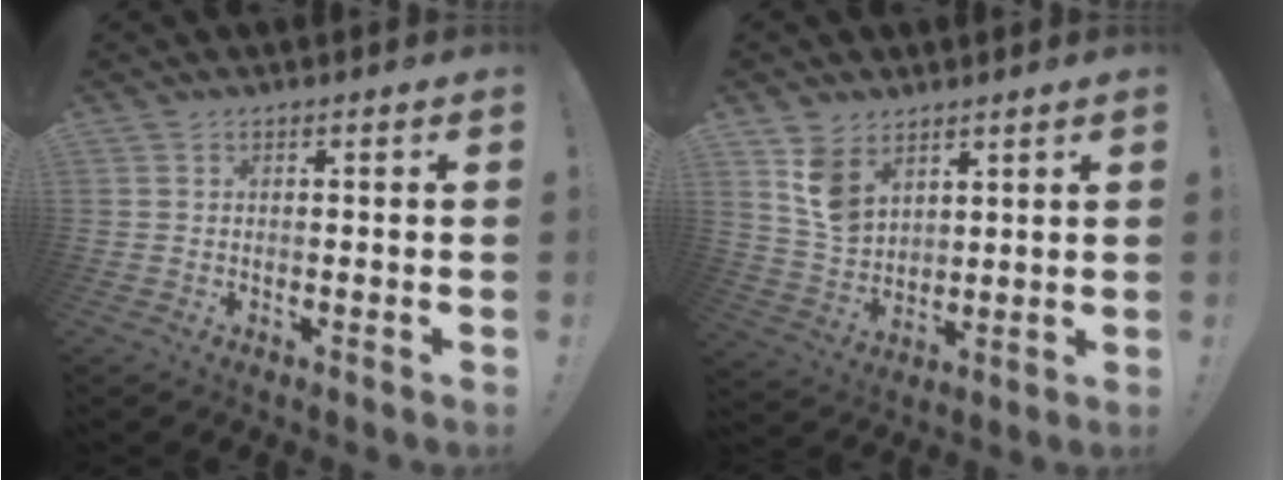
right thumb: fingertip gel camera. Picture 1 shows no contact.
{"total": 9.4, "force": [5.6, 6.5, 3.8], "torque": [-0.060, -0.032, 0.114]}